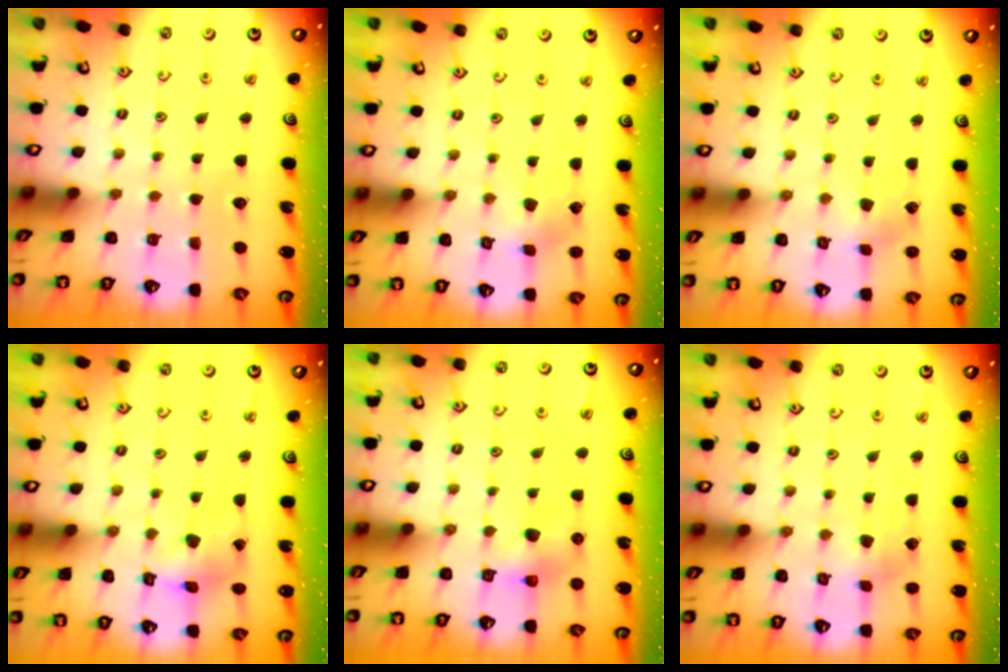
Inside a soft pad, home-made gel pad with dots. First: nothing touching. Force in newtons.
{"total": 2.6, "press": 2.6, "slide": 0.3}
{"total": 2.8, "press": 2.8, "slide": 0.1}
{"total": 7.5, "press": 7.5, "slide": 0.8}
{"total": 6.3, "press": 6.3, "slide": 0.4}
{"total": 1.5, "press": 1.5, "slide": 0.2}